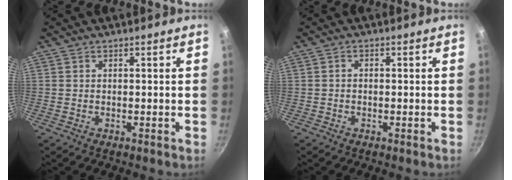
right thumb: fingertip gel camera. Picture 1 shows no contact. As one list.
[{"total": 0.8, "force": [-0.4, 0.6, 0.5], "torque": [-0.009, 0.006, -0.007]}]